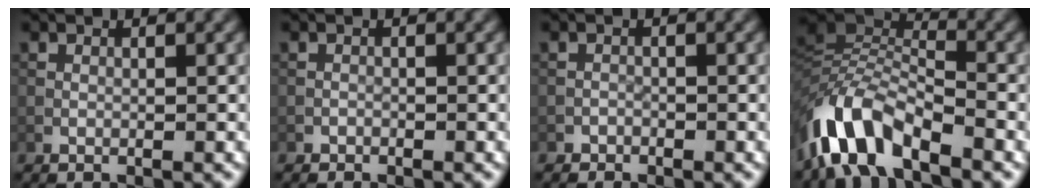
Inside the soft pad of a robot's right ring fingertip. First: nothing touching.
{"total": 0.6, "force": [-0.4, 0.4, -0.1], "torque": [0.004, 0.001, -0.008]}
{"total": 0.9, "force": [-0.7, 0.5, -0.1], "torque": [0.001, 0.005, -0.012]}
{"total": 8.2, "force": [-5.4, 2.9, 5.5], "torque": [-0.105, 0.005, -0.118]}